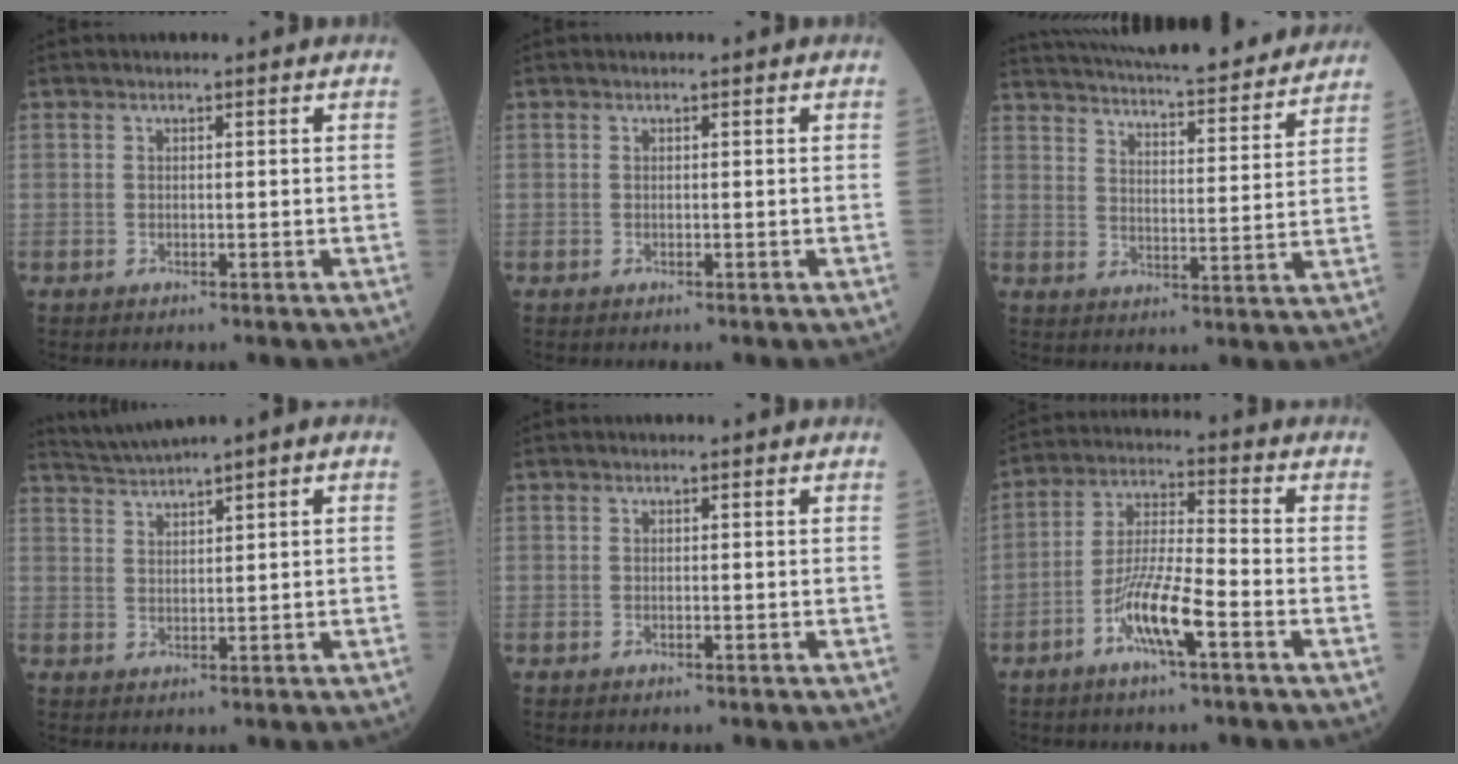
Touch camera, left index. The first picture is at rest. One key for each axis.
{"total": 0.0}
{"total": 25.2, "fx": 23.0, "fy": 3.6, "fz": 9.8, "tx": -0.167, "ty": -0.017, "tz": 0.303}
{"total": 3.7, "fx": 3.0, "fy": -0.4, "fz": 2.2, "tx": -0.047, "ty": 0.016, "tz": 0.063}
{"total": 0.0}
{"total": 8.8, "fx": -4.4, "fy": 0.9, "fz": 7.6, "tx": -0.155, "ty": -0.002, "tz": -0.087}